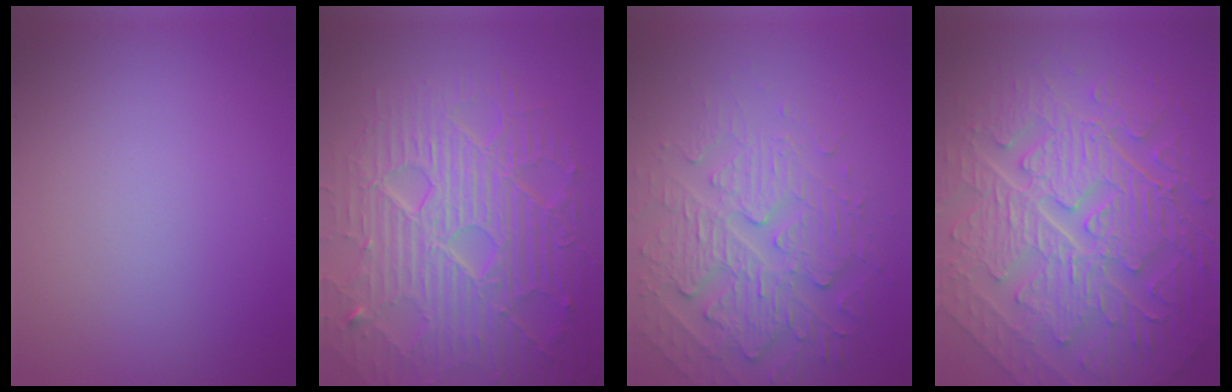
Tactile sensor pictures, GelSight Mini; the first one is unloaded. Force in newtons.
{"total": 10.5, "press": 6.8, "slide": 8.0}
{"total": 4.7, "press": 4.2, "slide": 2.3}
{"total": 10.8, "press": 7.3, "slide": 7.9}